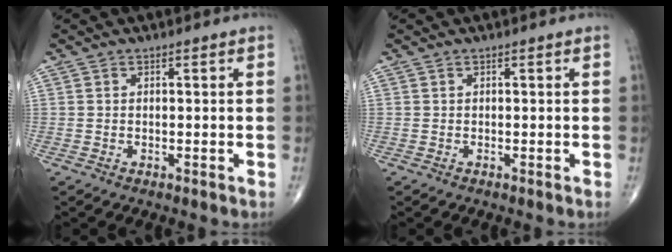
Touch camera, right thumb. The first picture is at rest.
{"total": 0.0}